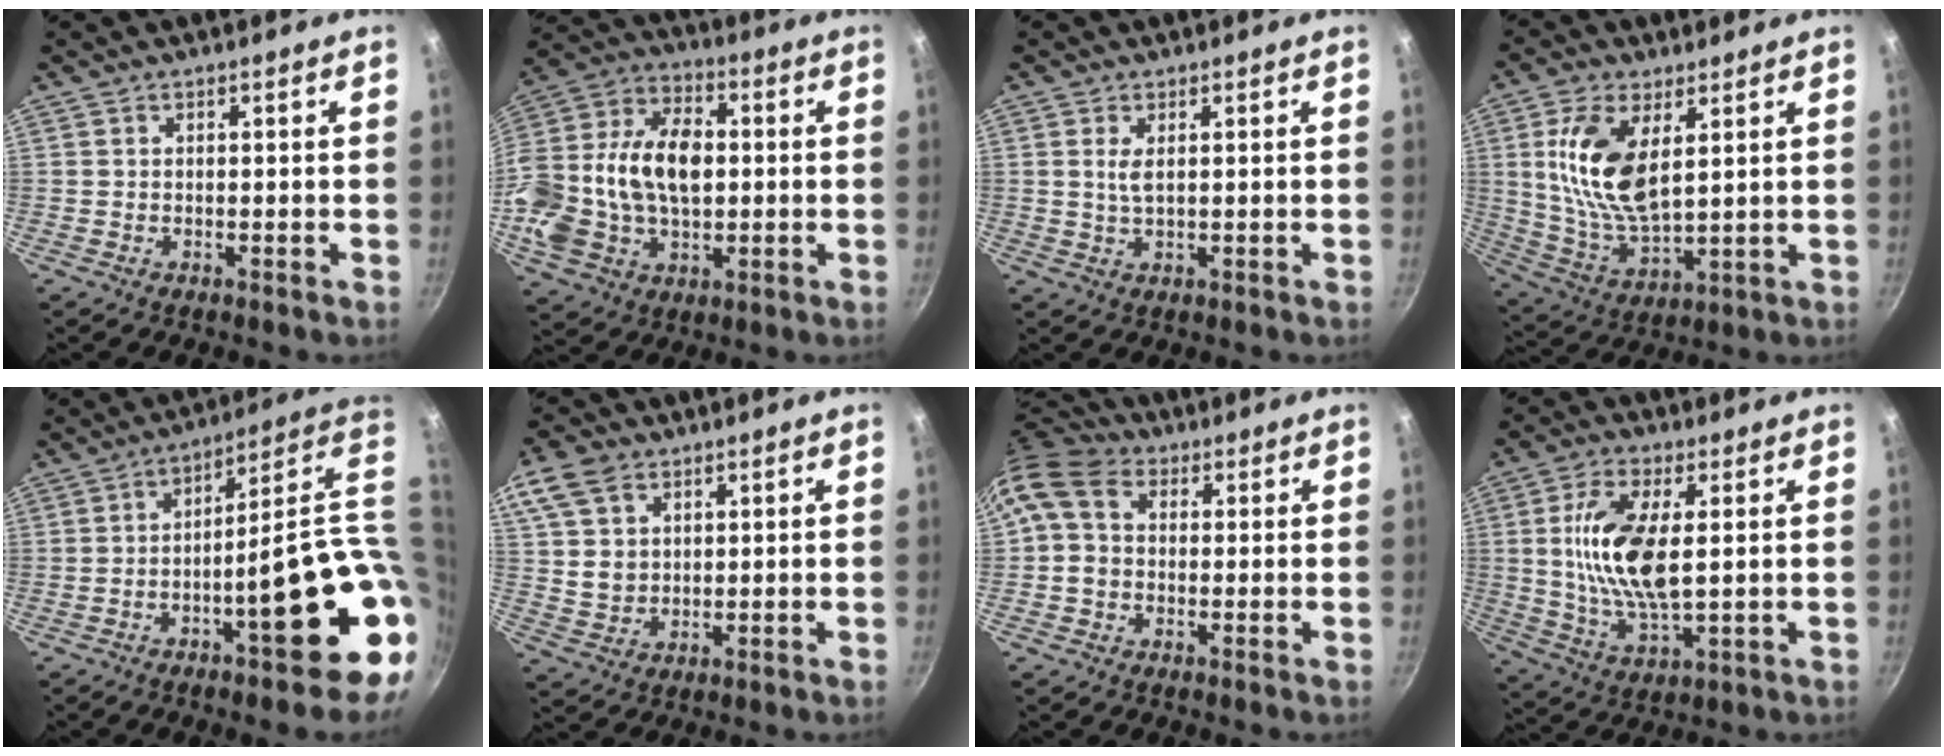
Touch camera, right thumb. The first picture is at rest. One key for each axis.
{"total": 23.6, "fx": 0.6, "fy": 15.8, "fz": 17.5, "tx": -0.333, "ty": 0.034, "tz": 0.006}
{"total": 2.4, "fx": 0.7, "fy": 0.9, "fz": 2.1, "tx": -0.043, "ty": -0.007, "tz": 0.016}
{"total": 14.3, "fx": 3.9, "fy": 6.9, "fz": 11.9, "tx": -0.232, "ty": -0.023, "tz": 0.084}
{"total": 21.4, "fx": -3.3, "fy": 5.2, "fz": 20.5, "tx": -0.238, "ty": 0.013, "tz": -0.043}
{"total": 9.6, "fx": 4.4, "fy": 6.8, "fz": 5.2, "tx": -0.078, "ty": -0.015, "tz": 0.081}
{"total": 9.5, "fx": 1.6, "fy": 7.4, "fz": 5.7, "tx": -0.106, "ty": 0.018, "tz": 0.010}
{"total": 13.9, "fx": 2.1, "fy": 6.0, "fz": 12.4, "tx": -0.239, "ty": -0.008, "tz": 0.042}